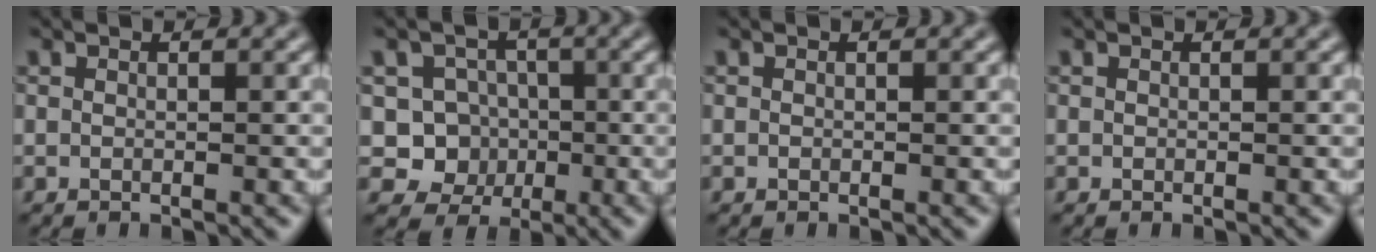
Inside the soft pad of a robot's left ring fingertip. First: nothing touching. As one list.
[{"total": 5.2, "force": [-0.7, 4.9, 1.4], "torque": [-0.001, 0.013, -0.040]}, {"total": 0.0}, {"total": 0.0}]